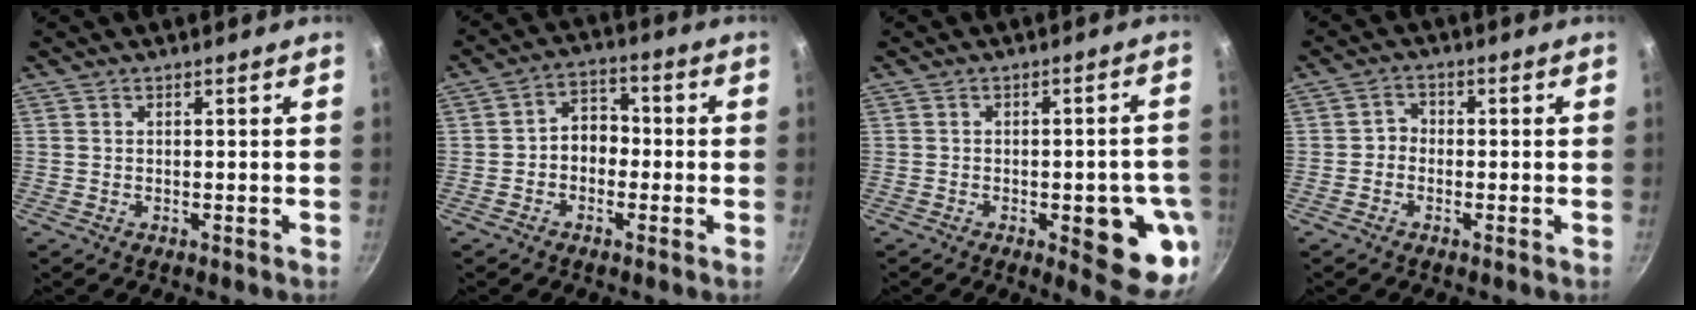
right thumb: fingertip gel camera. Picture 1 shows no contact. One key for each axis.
{"total": 6.0, "fx": -1.0, "fy": 4.7, "fz": 3.7, "tx": -0.020, "ty": 0.025, "tz": -0.029}
{"total": 12.0, "fx": -3.4, "fy": 4.2, "fz": 10.7, "tx": -0.092, "ty": 0.010, "tz": -0.039}
{"total": 2.3, "fx": -0.9, "fy": 1.9, "fz": 0.9, "tx": -0.004, "ty": 0.016, "tz": -0.023}